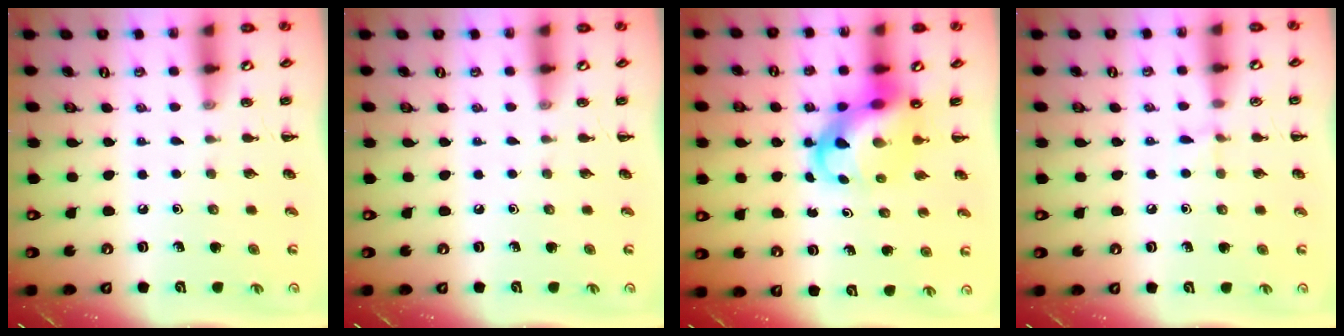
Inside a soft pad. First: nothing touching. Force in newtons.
{"total": 0.0}
{"total": 8.8, "press": 8.4, "slide": 2.7}
{"total": 4.5, "press": 4.2, "slide": 1.5}